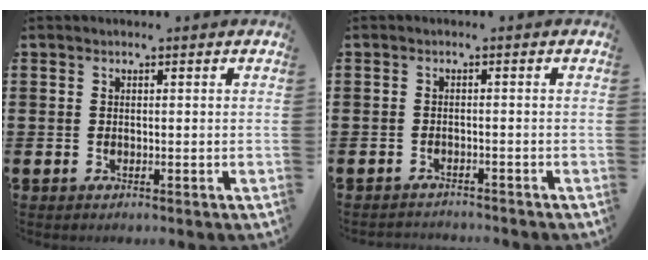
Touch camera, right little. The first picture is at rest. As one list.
[{"total": 1.2, "force": [-1.2, 0.0, -0.1], "torque": [-0.001, 0.002, -0.025]}]